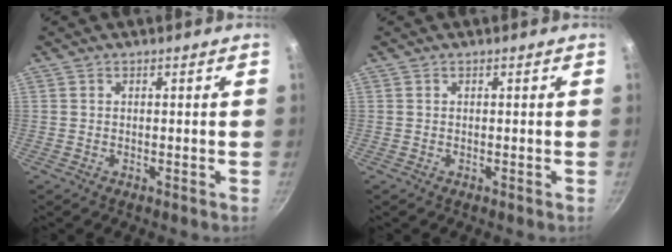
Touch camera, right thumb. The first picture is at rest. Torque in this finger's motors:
{"motor_torque": [-0.02, 0.00, 0.00, 0.00, 0.00]}